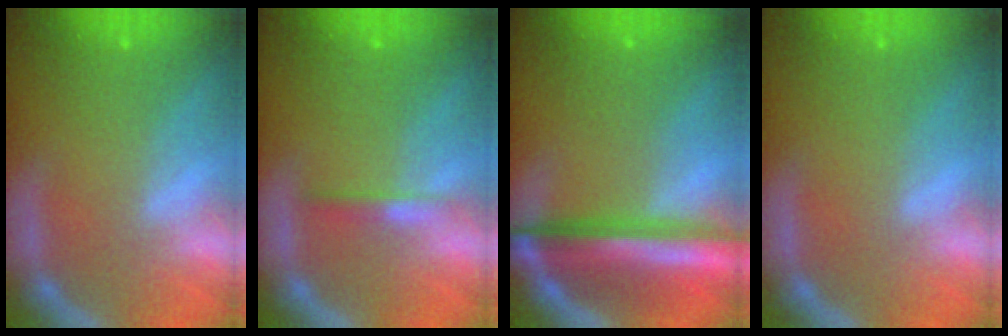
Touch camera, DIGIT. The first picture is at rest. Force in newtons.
{"total": 1.4}
{"total": 8.6}
{"total": 0.0}